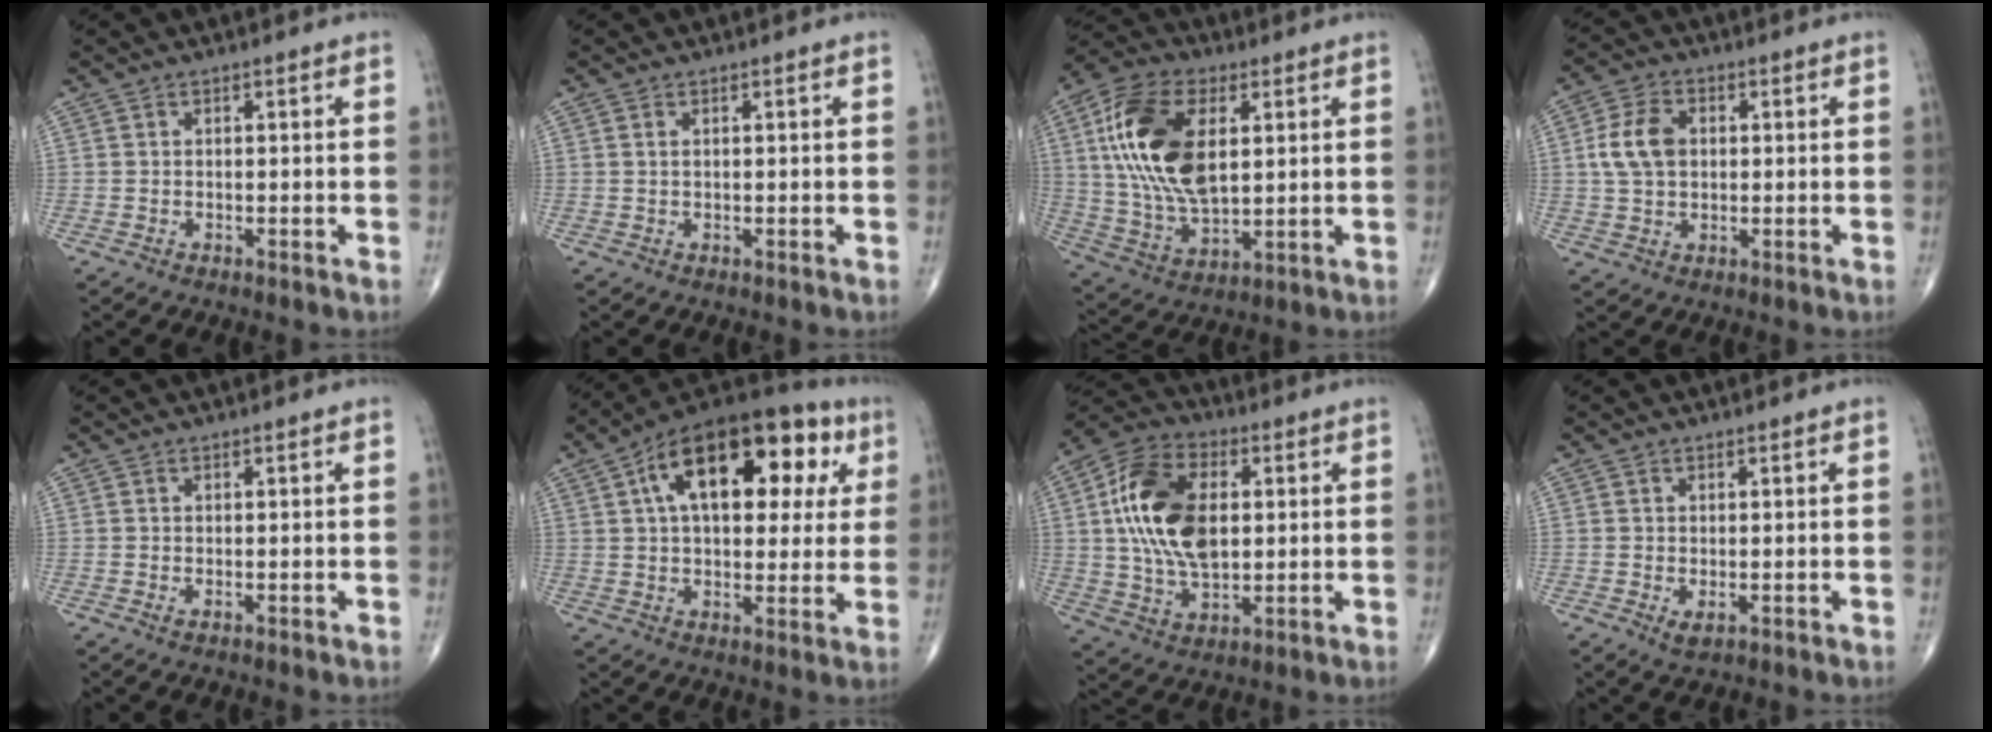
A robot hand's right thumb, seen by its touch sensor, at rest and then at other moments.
{"total": 0.6, "force": [0.3, 0.3, 0.5], "torque": [-0.009, 0.006, 0.006]}
{"total": 19.6, "force": [4.5, 10.6, 15.8], "torque": [-0.303, -0.007, 0.083]}
{"total": 7.9, "force": [1.0, 5.5, 5.6], "torque": [-0.101, 0.008, 0.017]}
{"total": 0.6, "force": [0.0, 0.3, 0.5], "torque": [-0.010, -0.002, 0.000]}
{"total": 24.2, "force": [7.9, 12.9, 18.9], "torque": [-0.256, 0.029, 0.114]}
{"total": 18.2, "force": [2.7, 10.8, 14.4], "torque": [-0.257, 0.005, 0.048]}
{"total": 2.0, "force": [-0.3, 1.1, 1.6], "torque": [-0.028, -0.003, 0.000]}